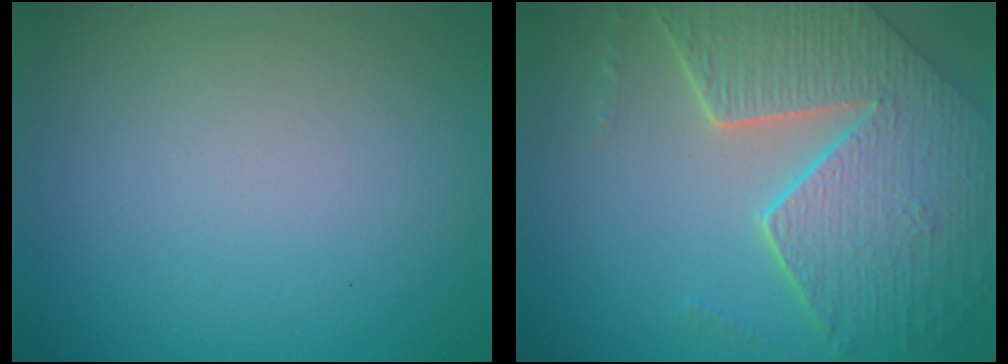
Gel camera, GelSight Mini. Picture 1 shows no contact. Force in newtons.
{"total": 8.2, "press": 5.8, "slide": 5.8}